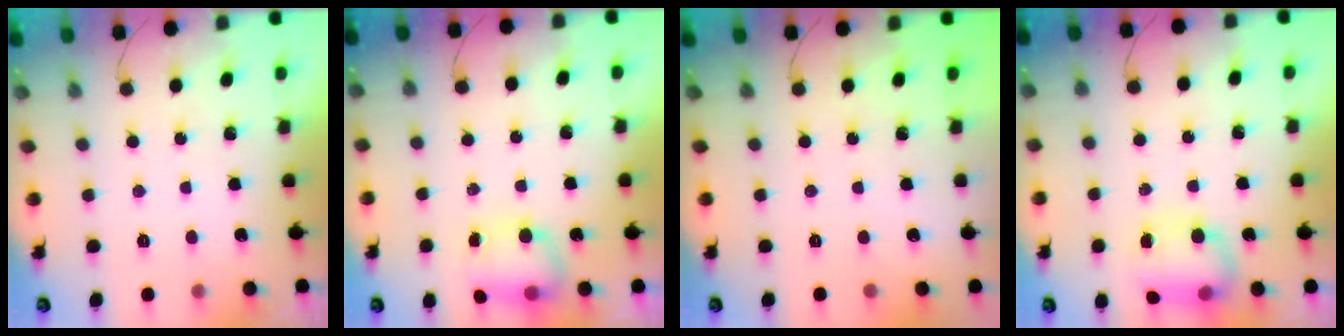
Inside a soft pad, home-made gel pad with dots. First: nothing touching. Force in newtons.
{"total": 6.8, "press": 6.8, "slide": 0.5}
{"total": 0.0}
{"total": 11.9, "press": 9.5, "slide": 7.1}